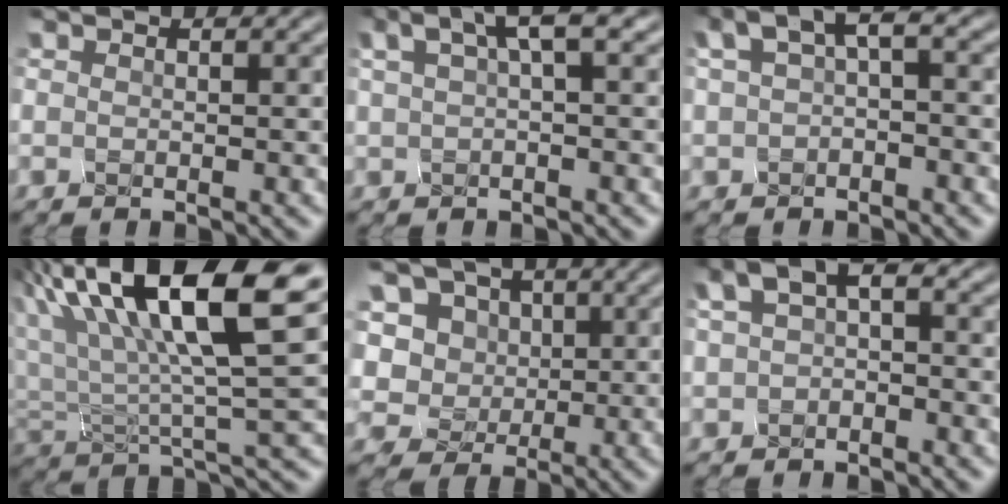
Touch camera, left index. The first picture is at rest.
{"total": 2.8, "force": [1.4, 0.0, 2.5], "torque": [-0.046, 0.009, 0.034]}
{"total": 2.2, "force": [0.5, 0.2, 2.1], "torque": [-0.042, 0.015, 0.015]}
{"total": 14.0, "force": [7.7, 4.1, 10.9], "torque": [-0.214, 0.019, 0.147]}
{"total": 8.4, "force": [4.8, 6.3, 2.8], "torque": [-0.073, 0.010, 0.079]}
{"total": 1.9, "force": [0.2, 0.7, 1.8], "torque": [-0.039, 0.013, 0.009]}